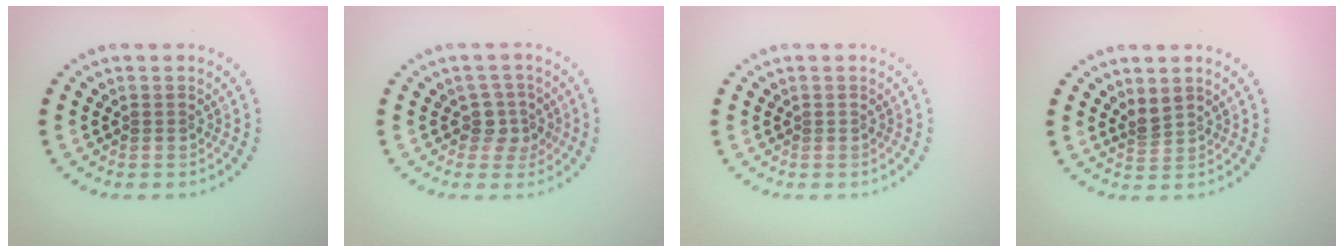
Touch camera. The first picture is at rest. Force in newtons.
{"total": 2.0, "press": 1.6, "slide": 1.2}
{"total": 0.0}
{"total": 1.3, "press": 0.8, "slide": 1.0}